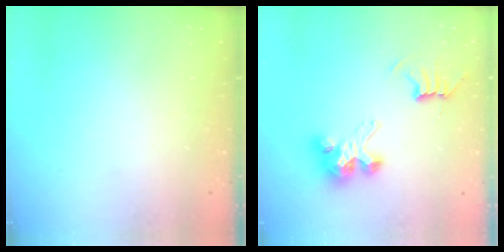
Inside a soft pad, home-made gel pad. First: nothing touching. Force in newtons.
{"total": 7.7, "press": 7.7, "slide": 0.3}